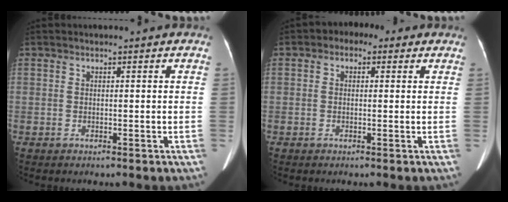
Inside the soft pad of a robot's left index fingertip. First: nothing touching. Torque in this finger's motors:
{"motor_torque": [1.06, -1.06, 0.25, -0.02]}